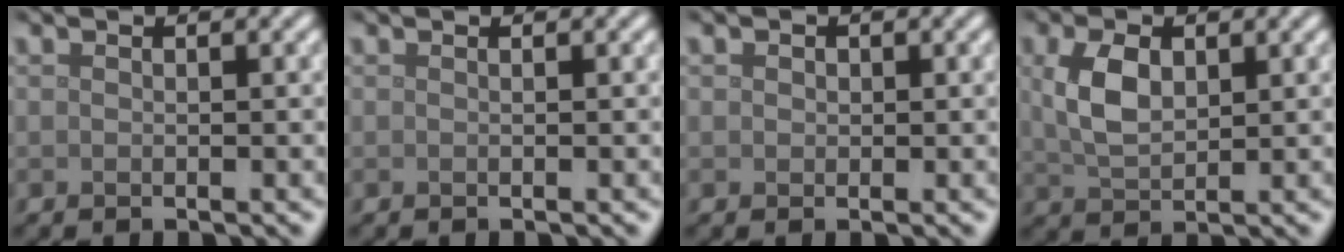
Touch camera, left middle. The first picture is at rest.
{"total": 0.0}
{"total": 0.8, "force": [0.3, 0.7, 0.2], "torque": [0.000, -0.001, 0.002]}
{"total": 4.2, "force": [1.2, 2.6, 3.1], "torque": [-0.078, 0.004, 0.027]}